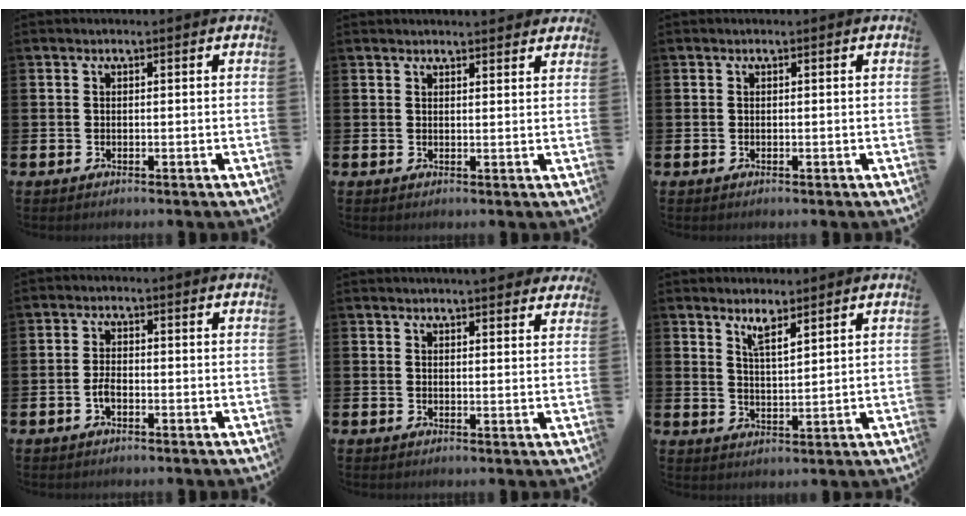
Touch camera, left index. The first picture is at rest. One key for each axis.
{"total": 2.1, "fx": 2.1, "fy": 0.2, "fz": 0.0, "tx": 0.009, "ty": -0.012, "tz": 0.036}
{"total": 0.0}
{"total": 2.2, "fx": -0.8, "fy": 1.0, "fz": 1.7, "tx": -0.034, "ty": 0.002, "tz": -0.016}
{"total": 3.3, "fx": 3.3, "fy": 0.0, "fz": 0.1, "tx": 0.003, "ty": -0.020, "tz": 0.058}
{"total": 4.3, "fx": 4.0, "fy": 0.4, "fz": 1.5, "tx": -0.025, "ty": -0.023, "tz": 0.068}